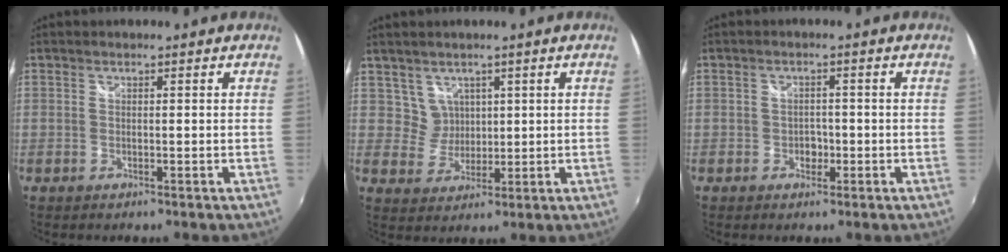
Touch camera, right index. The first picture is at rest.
{"total": 3.8, "force": [2.0, 3.2, 0.0], "torque": [0.008, 0.006, 0.042]}
{"total": 2.3, "force": [-0.8, 2.0, 0.9], "torque": [-0.014, 0.002, -0.012]}